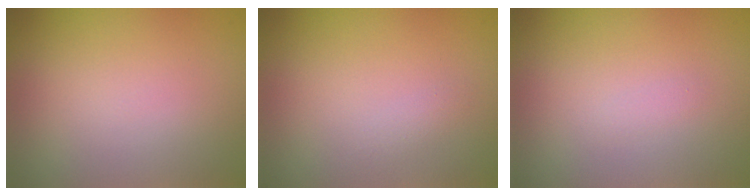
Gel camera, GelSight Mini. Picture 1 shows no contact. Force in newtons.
{"total": 0.7, "press": 0.7, "slide": 0.1}
{"total": 0.5, "press": 0.5, "slide": 0.0}